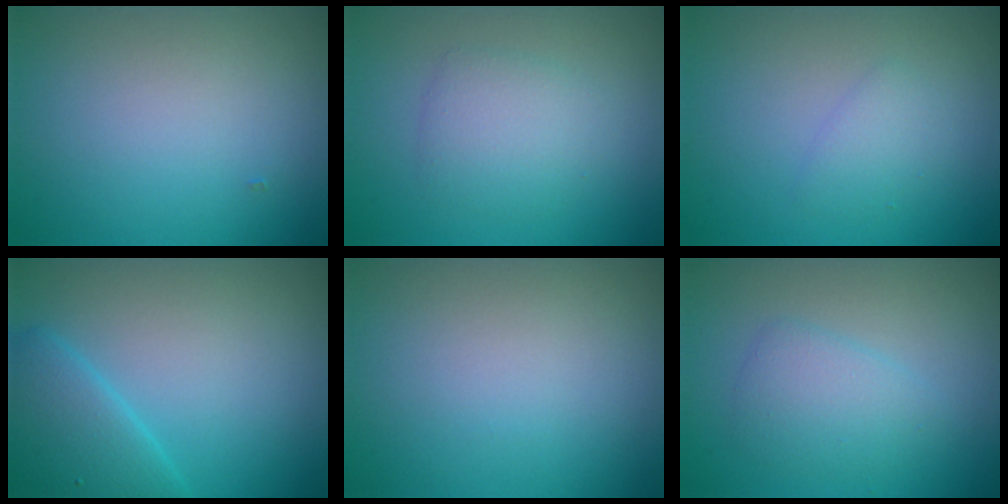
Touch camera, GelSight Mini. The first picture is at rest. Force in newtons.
{"total": 2.7, "press": 2.7, "slide": 0.1}
{"total": 1.4, "press": 1.4, "slide": 0.0}
{"total": 4.2, "press": 4.2, "slide": 0.2}
{"total": 0.0}
{"total": 2.6, "press": 2.6, "slide": 0.1}